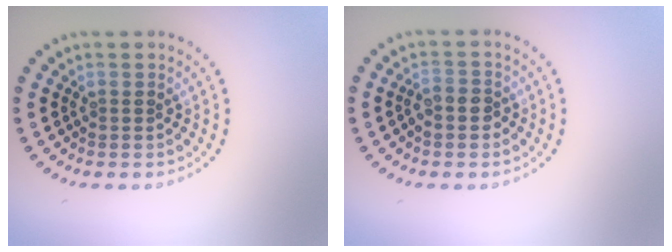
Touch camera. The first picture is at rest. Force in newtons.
{"total": 1.9, "press": 1.8, "slide": 0.7}